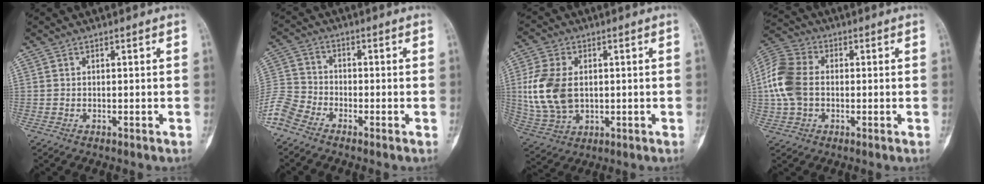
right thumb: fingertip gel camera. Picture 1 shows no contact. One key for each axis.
{"total": 7.3, "fx": -5.2, "fy": 3.8, "fz": 3.3, "tx": -0.079, "ty": 0.014, "tz": -0.117}
{"total": 13.1, "fx": 1.1, "fy": 8.8, "fz": 9.7, "tx": -0.199, "ty": -0.003, "tz": 0.031}
{"total": 12.1, "fx": 0.1, "fy": 8.8, "fz": 8.3, "tx": -0.173, "ty": 0.022, "tz": -0.004}